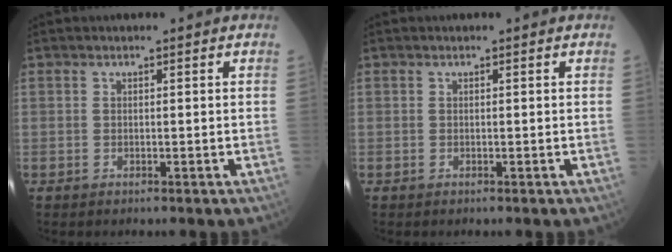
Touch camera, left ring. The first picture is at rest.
{"total": 0.0}